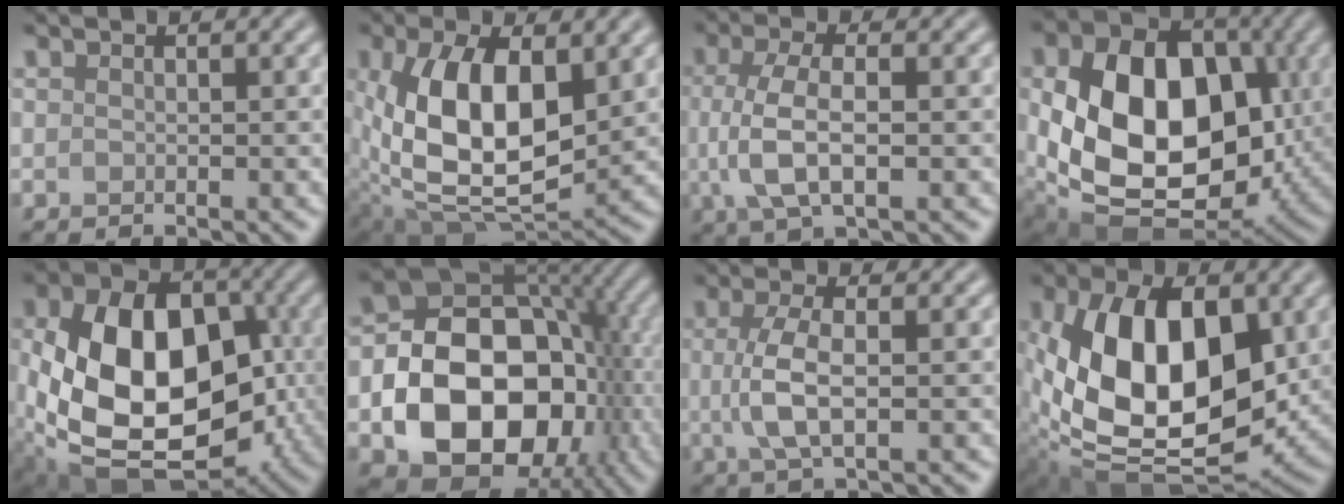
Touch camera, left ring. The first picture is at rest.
{"total": 11.3, "force": [1.4, 6.2, 9.3], "torque": [-0.185, -0.008, 0.031]}
{"total": 5.3, "force": [-0.2, 2.1, 4.9], "torque": [-0.107, 0.001, -0.006]}
{"total": 14.6, "force": [0.4, 10.1, 10.5], "torque": [-0.179, -0.010, 0.004]}
{"total": 14.9, "force": [-0.7, 10.3, 10.8], "torque": [-0.206, -0.022, -0.010]}
{"total": 16.4, "force": [-3.7, 11.9, 10.7], "torque": [-0.151, -0.013, -0.064]}
{"total": 3.9, "force": [0.0, 1.4, 3.7], "torque": [-0.083, 0.003, 0.000]}
{"total": 15.0, "force": [1.1, 8.8, 12.1], "torque": [-0.226, -0.009, 0.021]}